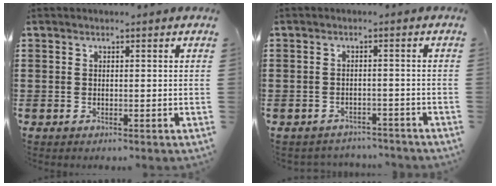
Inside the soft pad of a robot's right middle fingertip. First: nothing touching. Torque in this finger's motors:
{"motor_torque": [0.10, 0.08, 0.02, 0.00]}